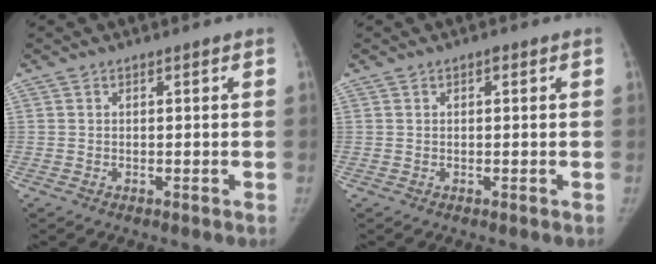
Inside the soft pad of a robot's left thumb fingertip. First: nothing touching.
{"total": 0.7, "force": [0.2, 0.4, 0.5], "torque": [-0.004, 0.002, 0.001]}